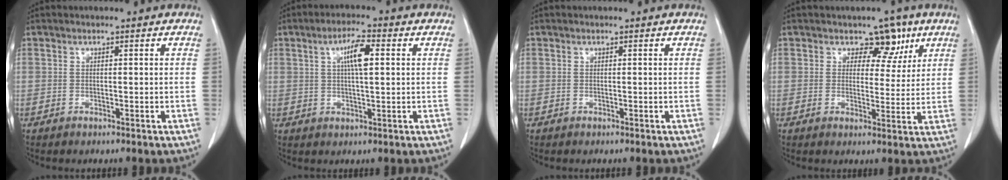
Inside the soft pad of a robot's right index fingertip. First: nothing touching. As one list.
[{"total": 5.6, "force": [1.5, 0.9, 5.3], "torque": [-0.096, 0.007, 0.026]}, {"total": 0.0}, {"total": 5.3, "force": [3.0, 3.6, 2.4], "torque": [-0.013, 0.002, 0.037]}]